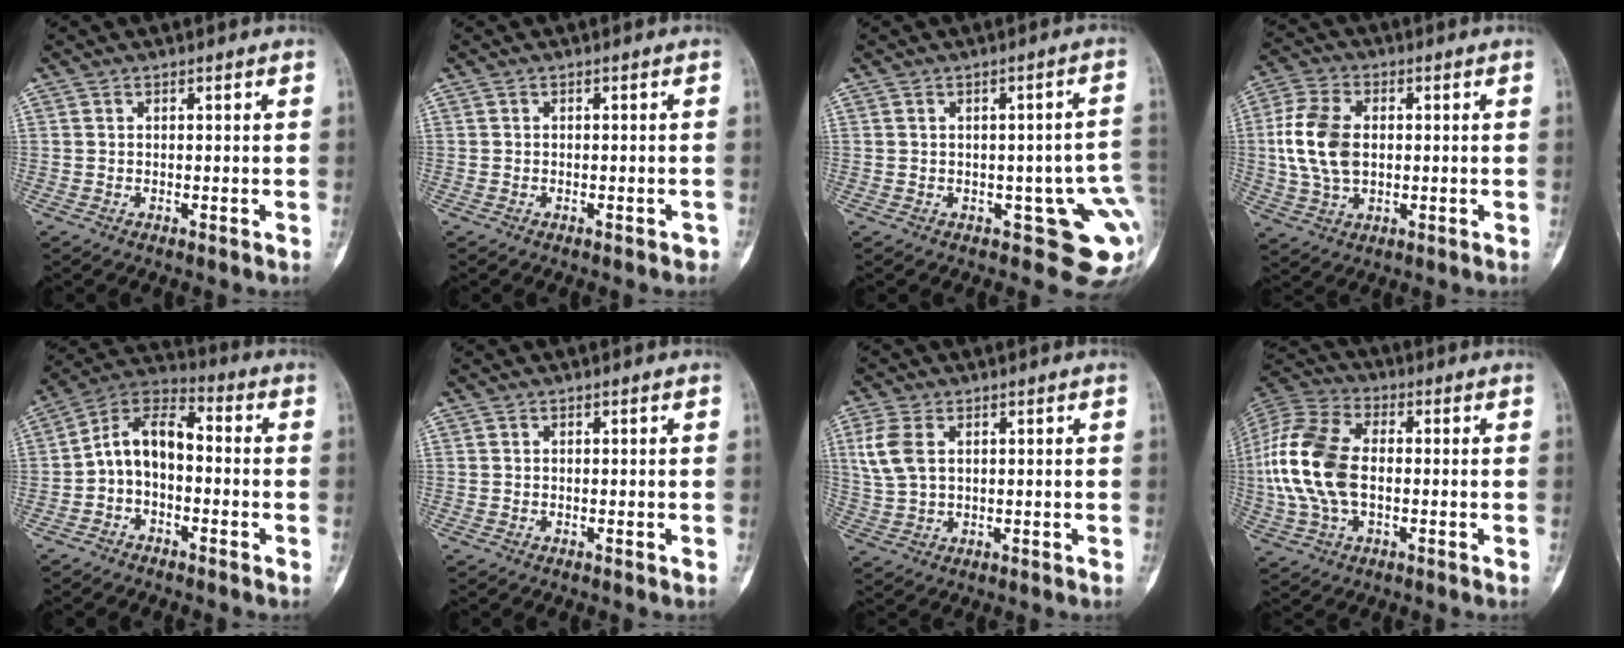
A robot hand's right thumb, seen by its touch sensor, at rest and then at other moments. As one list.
[{"total": 1.3, "force": [-1.0, 0.6, 0.6], "torque": [-0.009, 0.005, -0.010]}, {"total": 9.8, "force": [-1.7, 4.4, 8.5], "torque": [-0.069, -0.003, -0.013]}, {"total": 11.6, "force": [0.6, 7.6, 8.7], "torque": [-0.176, 0.007, 0.012]}, {"total": 9.7, "force": [-1.4, 6.1, 7.5], "torque": [-0.122, 0.046, -0.043]}, {"total": 0.0}, {"total": 6.6, "force": [1.9, 4.0, 4.9], "torque": [-0.117, 0.003, 0.044]}, {"total": 16.6, "force": [-0.6, 10.0, 13.2], "torque": [-0.285, 0.021, -0.015]}]